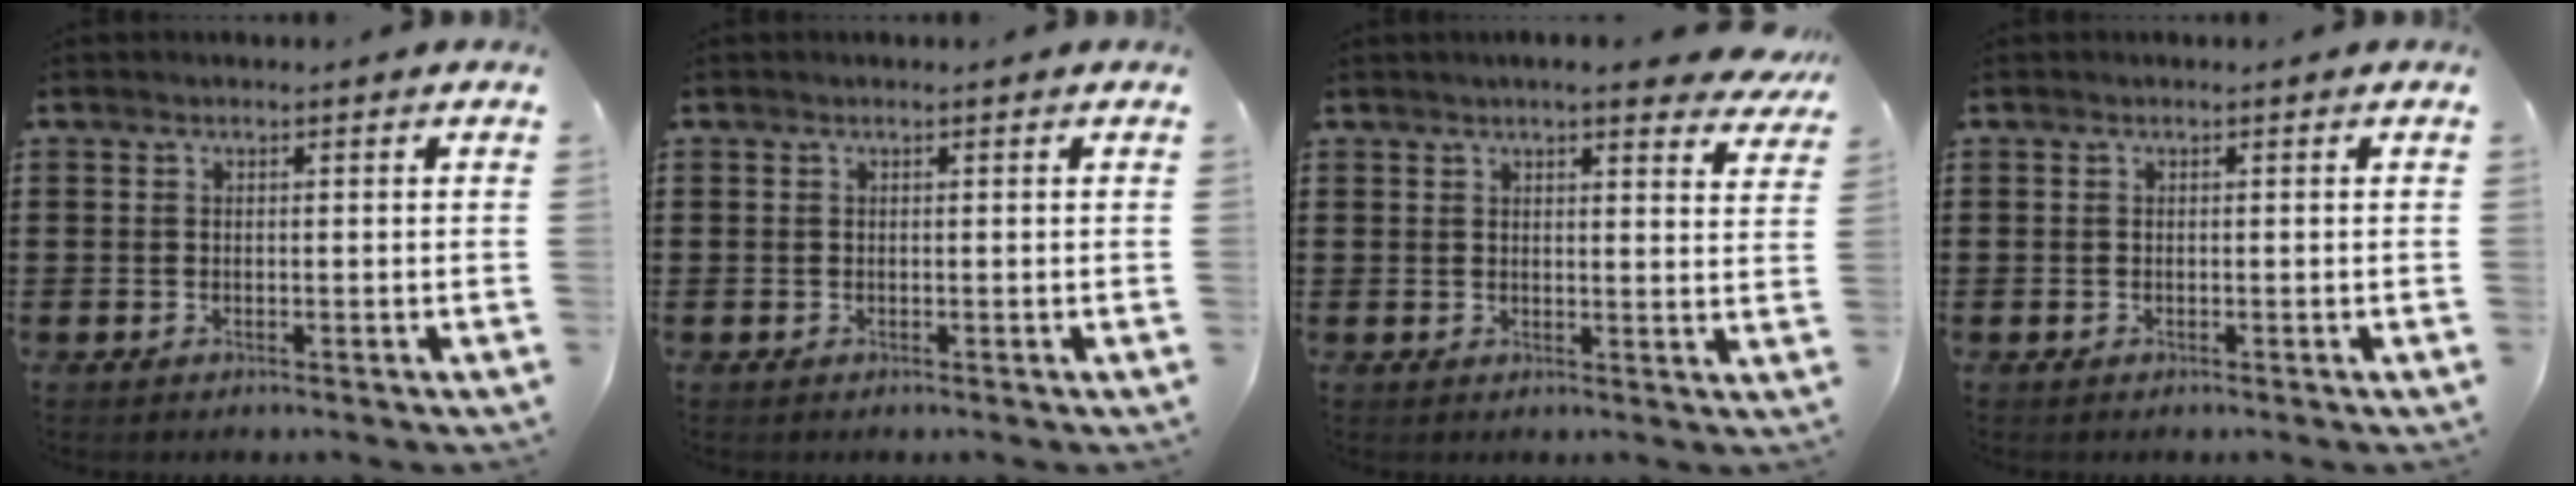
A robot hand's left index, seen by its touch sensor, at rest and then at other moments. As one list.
[{"total": 0.0}, {"total": 4.9, "force": [4.3, 0.0, 2.3], "torque": [-0.050, -0.011, 0.075]}, {"total": 0.0}]